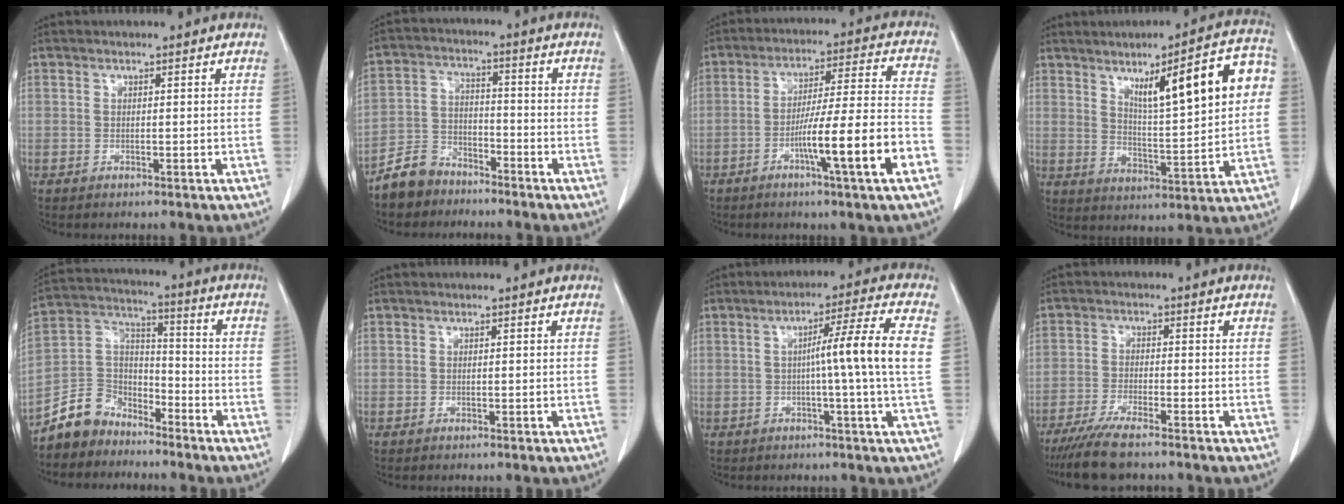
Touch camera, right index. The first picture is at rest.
{"total": 6.8, "force": [-5.6, 3.7, 0.8], "torque": [-0.021, 0.004, -0.108]}
{"total": 13.7, "force": [-5.7, -0.9, 12.4], "torque": [-0.204, 0.003, -0.093]}
{"total": 14.6, "force": [4.5, 1.9, 13.7], "torque": [-0.197, 0.021, 0.069]}
{"total": 8.9, "force": [-7.2, 5.2, 1.0], "torque": [-0.026, 0.036, -0.138]}
{"total": 0.0}
{"total": 8.8, "force": [0.0, -2.1, 8.5], "torque": [-0.134, 0.009, 0.008]}
{"total": 6.9, "force": [-5.7, 0.3, 3.9], "torque": [-0.071, -0.018, -0.095]}